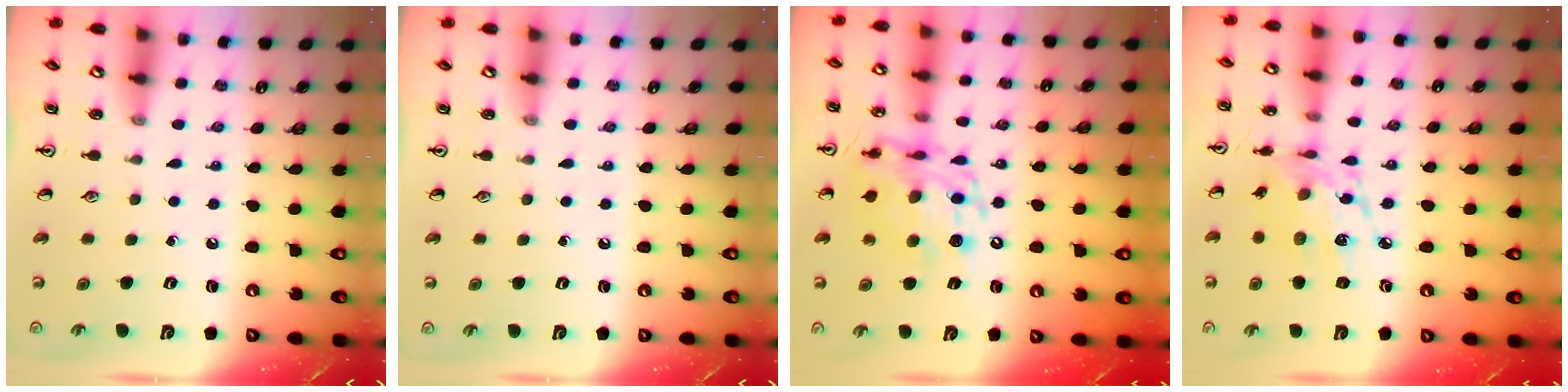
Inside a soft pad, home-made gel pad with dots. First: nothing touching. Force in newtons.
{"total": 0.0}
{"total": 12.9, "press": 12.8, "slide": 1.3}
{"total": 12.9, "press": 12.8, "slide": 0.8}